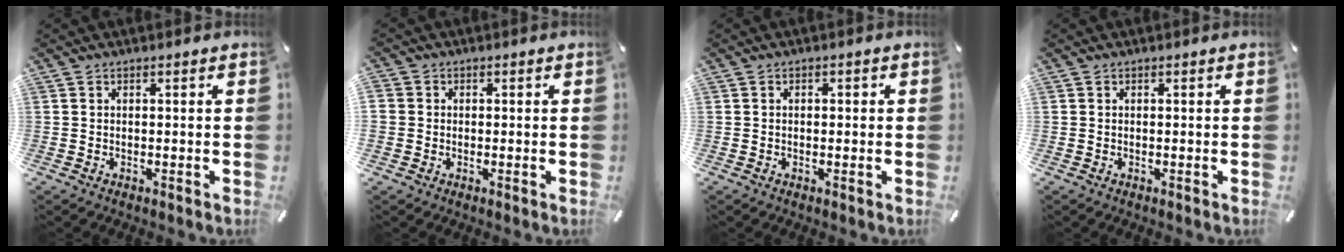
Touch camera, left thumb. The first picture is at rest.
{"total": 2.6, "force": [-0.2, 2.6, 0.2], "torque": [-0.003, 0.006, -0.005]}
{"total": 1.0, "force": [-0.2, 0.7, 0.7], "torque": [-0.013, 0.003, -0.005]}
{"total": 0.0}